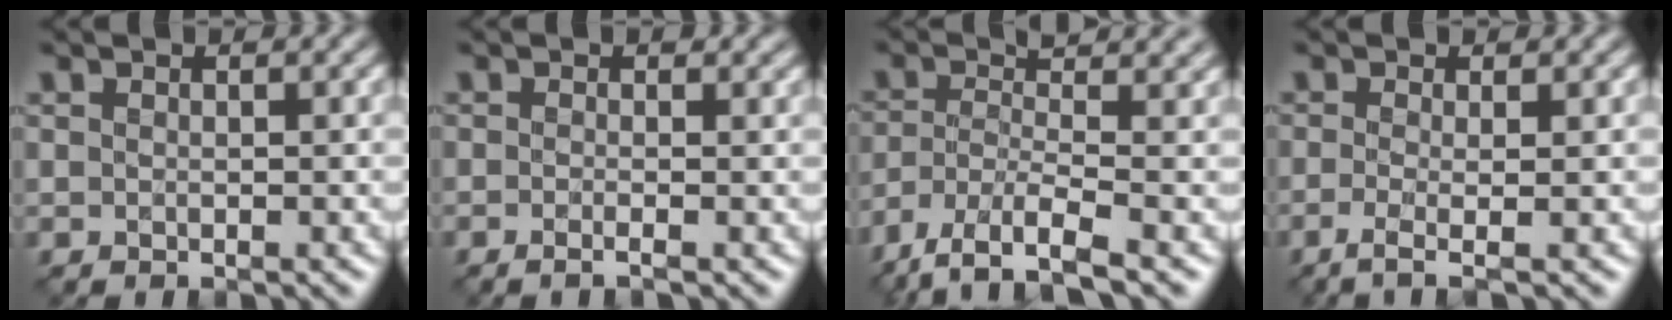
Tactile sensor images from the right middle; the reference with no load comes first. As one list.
[{"total": 1.4, "force": [-0.3, 0.5, 1.3], "torque": [-0.020, -0.005, -0.017]}, {"total": 7.0, "force": [-3.7, 2.0, 5.6], "torque": [-0.104, -0.002, -0.080]}, {"total": 2.8, "force": [-0.8, 0.9, 2.6], "torque": [-0.039, -0.010, -0.021]}]